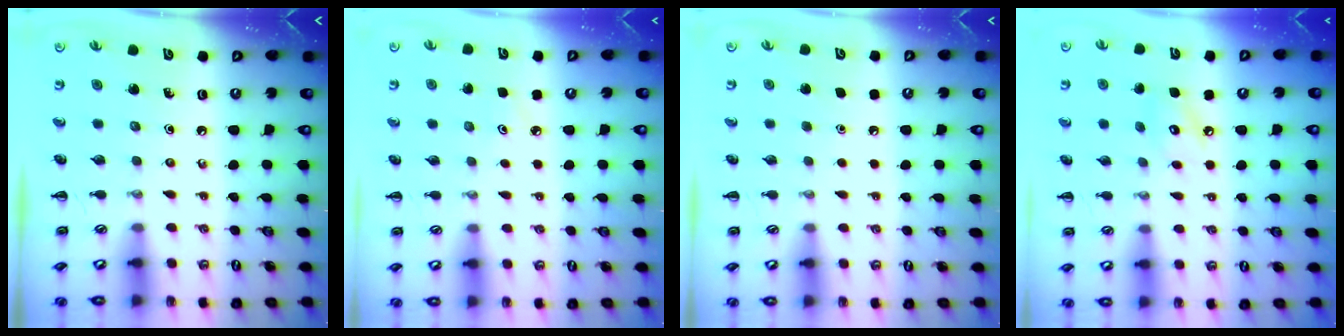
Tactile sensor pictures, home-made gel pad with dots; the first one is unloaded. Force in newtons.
{"total": 4.0, "press": 3.8, "slide": 1.3}
{"total": 1.6, "press": 1.6, "slide": 0.1}
{"total": 6.0, "press": 6.0, "slide": 0.5}